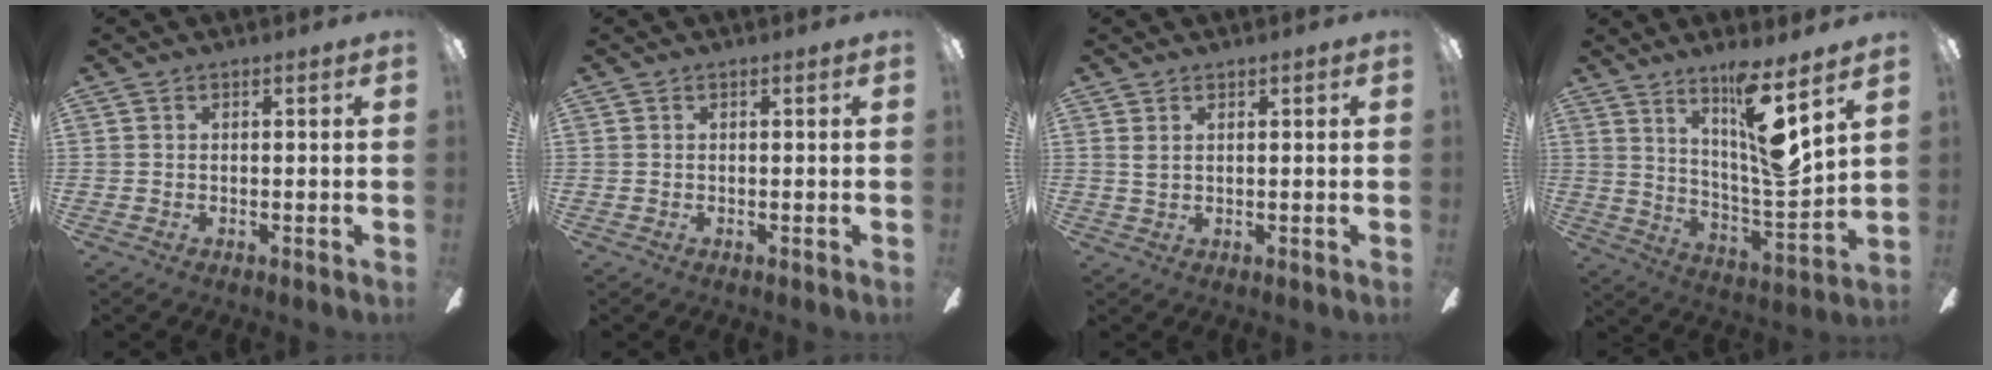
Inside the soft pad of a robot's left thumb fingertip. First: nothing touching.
{"total": 0.0}
{"total": 1.5, "force": [0.7, 0.7, 1.1], "torque": [-0.026, 0.003, 0.012]}
{"total": 14.7, "force": [9.3, 1.4, 11.3], "torque": [-0.187, -0.062, 0.144]}